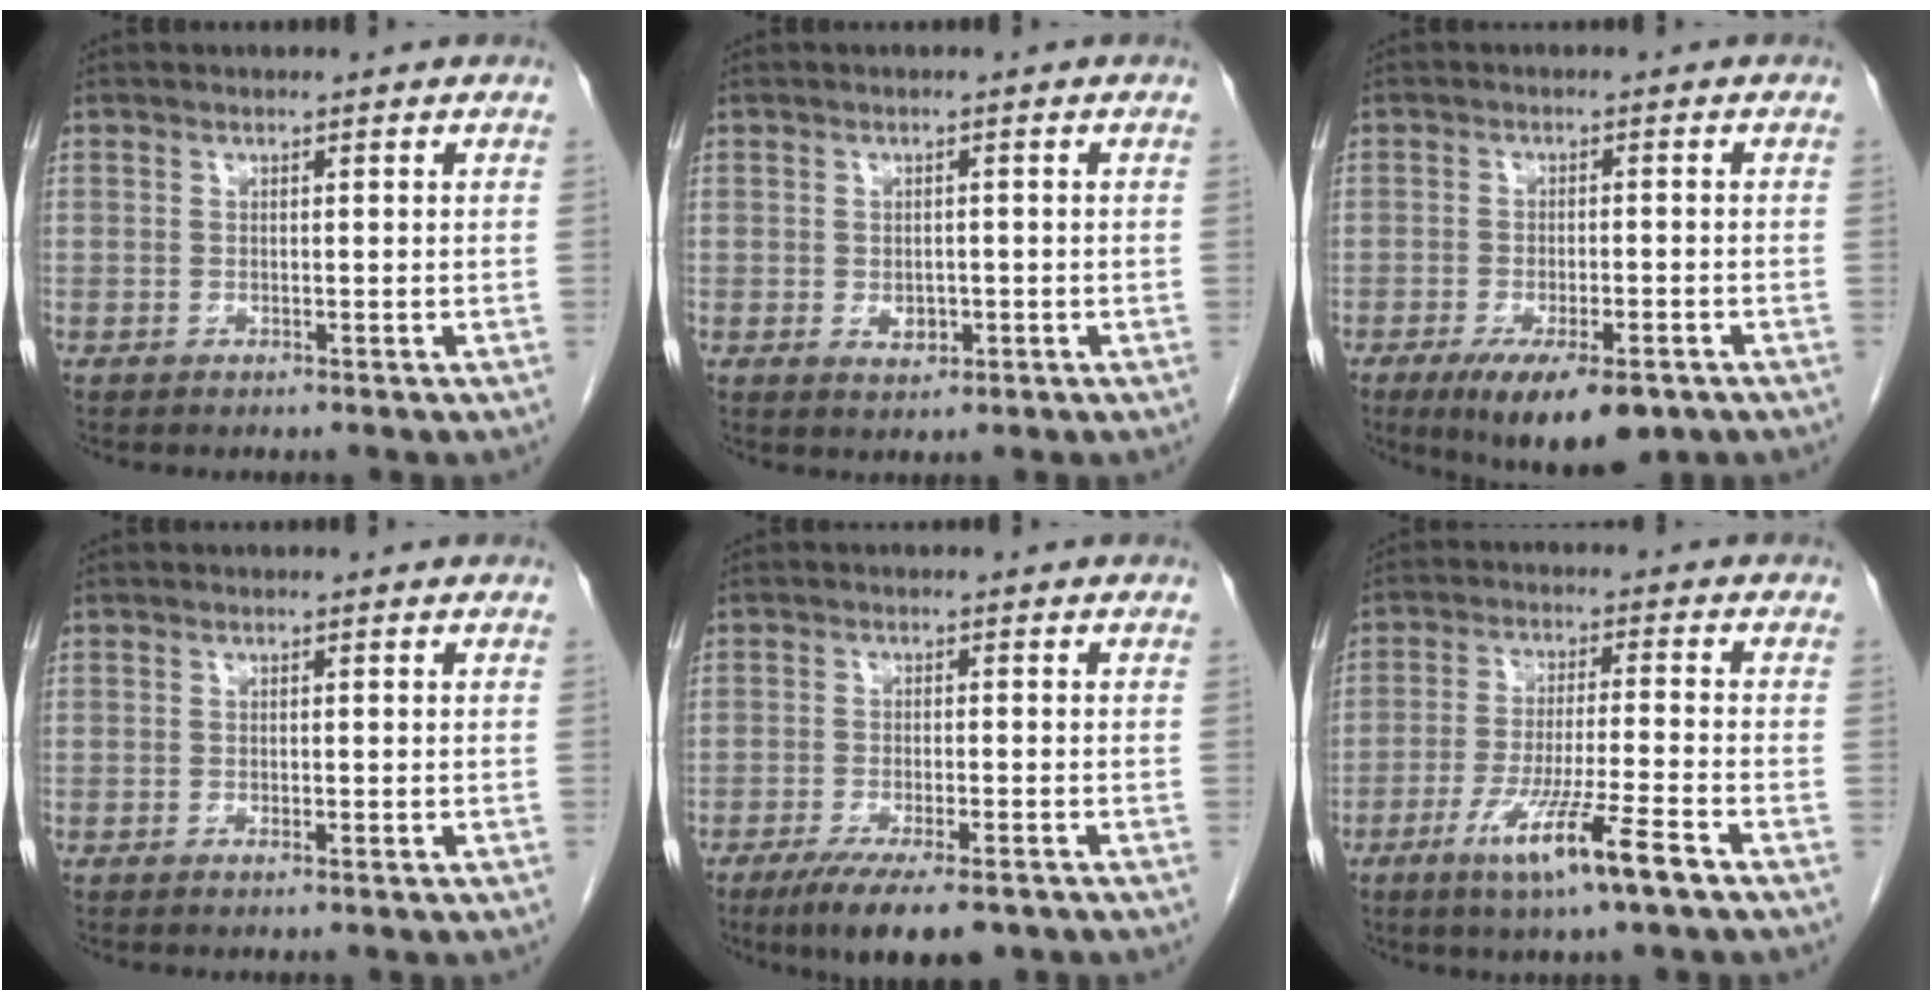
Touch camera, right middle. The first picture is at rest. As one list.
[{"total": 2.3, "force": [-0.6, 1.6, 1.5], "torque": [-0.023, 0.002, -0.002]}, {"total": 10.6, "force": [-6.9, 3.2, 7.5], "torque": [-0.117, -0.016, -0.103]}, {"total": 0.7, "force": [-0.3, 0.2, 0.6], "torque": [-0.013, 0.000, -0.004]}, {"total": 9.9, "force": [-7.1, 2.2, 6.6], "torque": [-0.100, -0.018, -0.109]}, {"total": 9.9, "force": [-5.6, -0.4, 8.1], "torque": [-0.151, -0.023, -0.100]}]